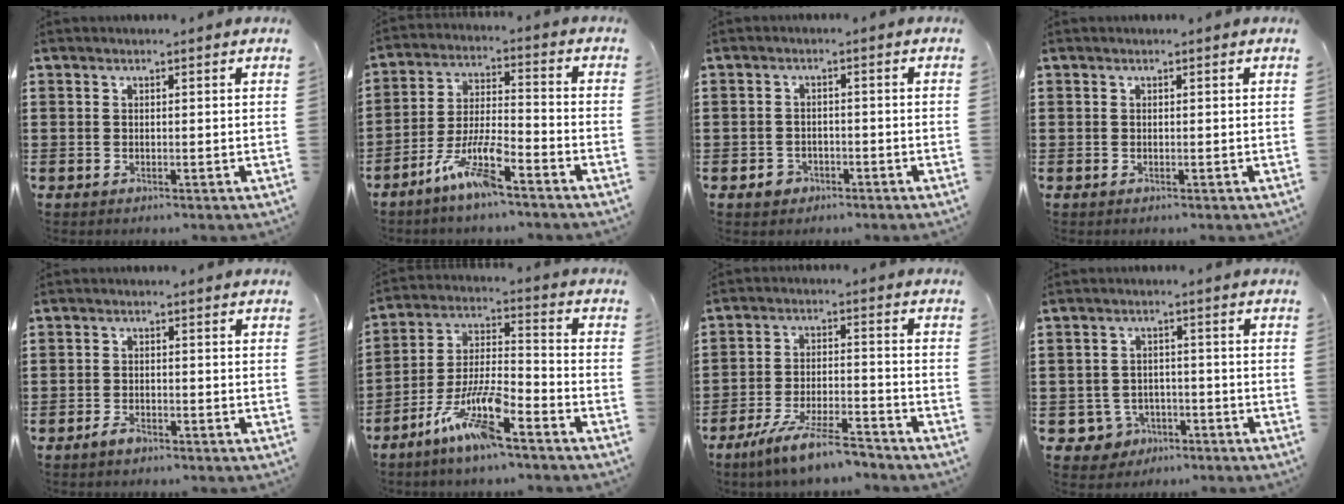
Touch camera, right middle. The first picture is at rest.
{"total": 8.3, "force": [-5.9, 1.4, 5.7], "torque": [-0.133, -0.008, -0.114]}
{"total": 2.0, "force": [-1.4, 1.4, 0.4], "torque": [-0.012, 0.003, -0.032]}
{"total": 0.0}
{"total": 2.0, "force": [-1.6, 0.9, 0.8], "torque": [-0.017, 0.002, -0.031]}
{"total": 10.3, "force": [-7.1, 1.6, 7.4], "torque": [-0.165, -0.005, -0.138]}
{"total": 8.3, "force": [-7.1, 0.8, 4.3], "torque": [-0.087, 0.002, -0.136]}
{"total": 3.8, "force": [-2.7, 2.7, 0.6], "torque": [-0.036, 0.002, -0.059]}